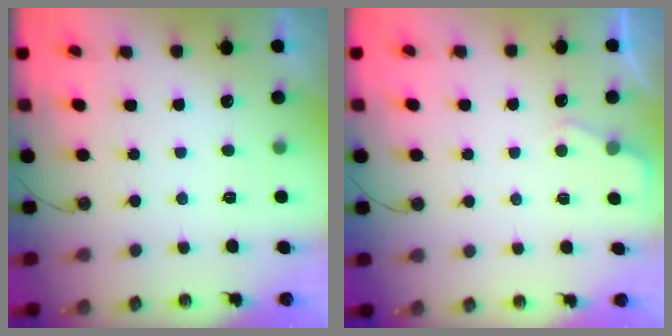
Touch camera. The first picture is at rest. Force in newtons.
{"total": 3.5, "press": 3.5, "slide": 0.5}